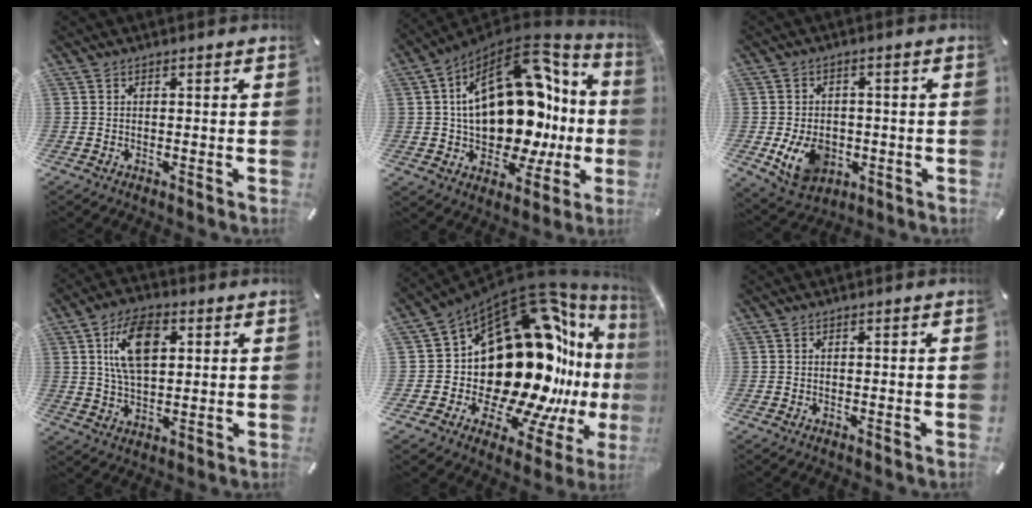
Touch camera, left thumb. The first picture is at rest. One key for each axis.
{"total": 25.3, "fx": 3.1, "fy": 15.6, "fz": 19.7, "tx": -0.325, "ty": -0.041, "tz": 0.061}
{"total": 9.7, "fx": -2.4, "fy": 7.5, "fz": 5.7, "tx": -0.117, "ty": 0.007, "tz": -0.042}
{"total": 12.3, "fx": 3.8, "fy": 7.1, "fz": 9.3, "tx": -0.181, "ty": 0.001, "tz": 0.062}
{"total": 29.6, "fx": 2.2, "fy": 17.3, "fz": 23.8, "tx": -0.311, "ty": -0.135, "tz": 0.100}
{"total": 0.0}